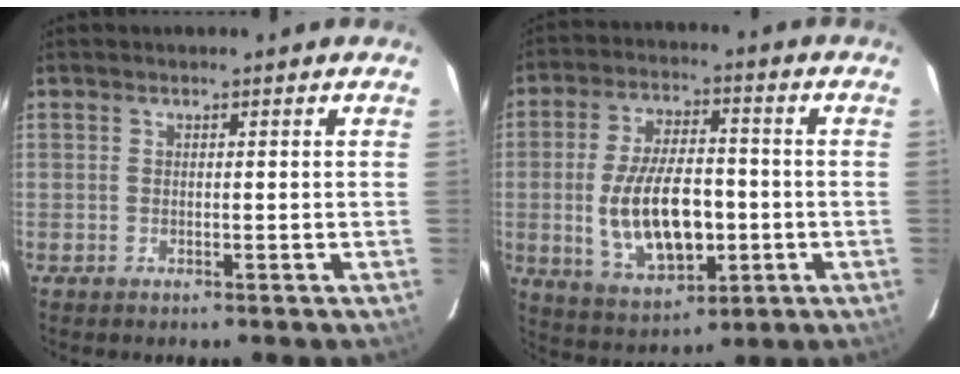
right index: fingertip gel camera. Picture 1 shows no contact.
{"total": 15.2, "force": [-2.4, 7.4, 13.0], "torque": [-0.255, -0.005, -0.024]}